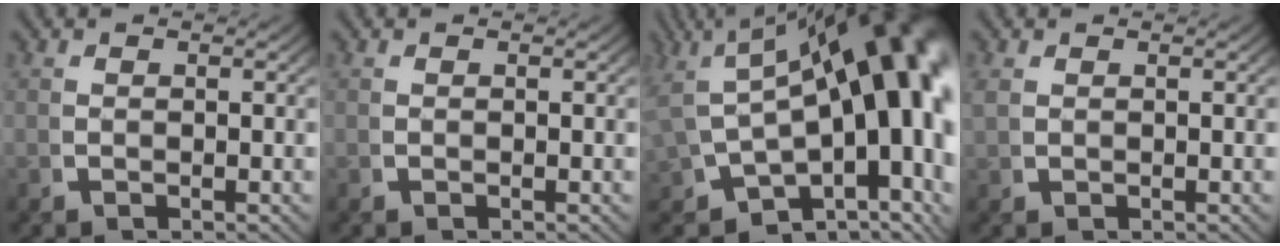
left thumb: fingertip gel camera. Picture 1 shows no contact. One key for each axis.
{"total": 0.0}
{"total": 22.4, "fx": 2.0, "fy": 12.7, "fz": 18.4, "tx": -0.260, "ty": -0.021, "tz": 0.034}
{"total": 0.9, "fx": 0.7, "fy": 0.4, "fz": 0.3, "tx": -0.012, "ty": -0.001, "tz": 0.021}